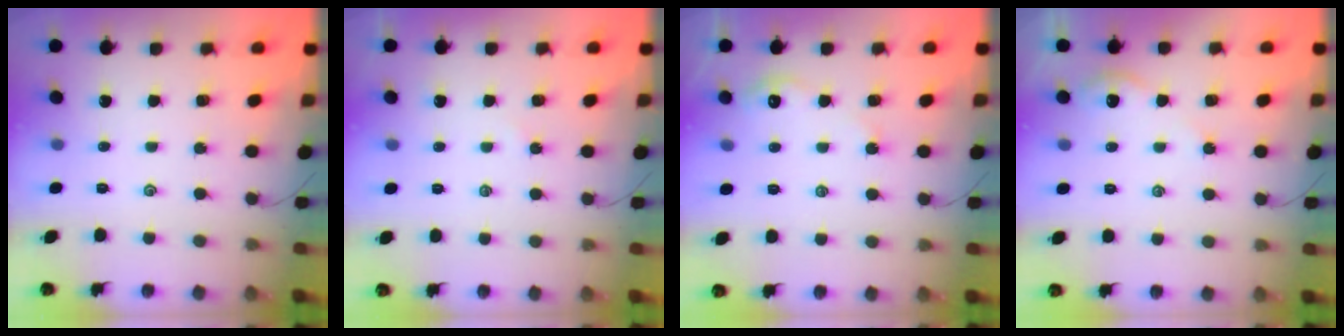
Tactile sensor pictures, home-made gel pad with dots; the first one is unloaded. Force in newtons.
{"total": 2.4, "press": 2.4, "slide": 0.3}
{"total": 3.3, "press": 3.3, "slide": 0.4}
{"total": 2.9, "press": 2.9, "slide": 0.3}